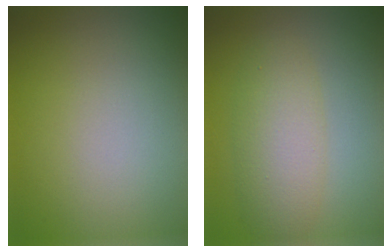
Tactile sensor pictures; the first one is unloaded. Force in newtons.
{"total": 4.0, "press": 4.0, "slide": 0.3}